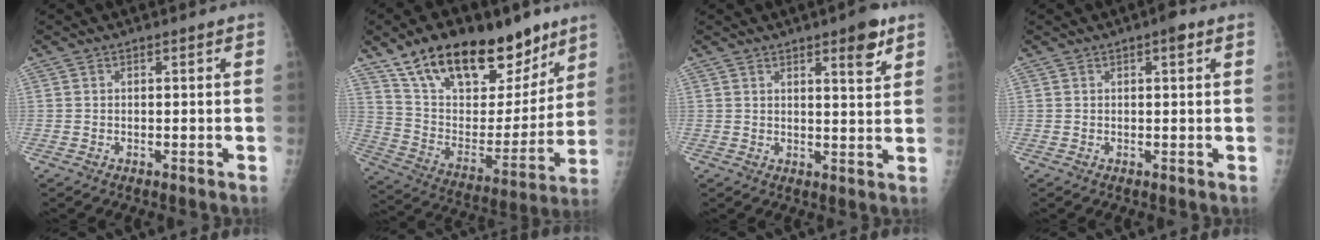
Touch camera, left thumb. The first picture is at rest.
{"total": 27.1, "force": [17.8, 13.0, 15.7], "torque": [-0.208, -0.052, 0.294]}
{"total": 5.9, "force": [3.6, 1.5, 4.5], "torque": [-0.052, -0.021, 0.046]}
{"total": 2.1, "force": [1.0, 0.7, 1.7], "torque": [-0.019, 0.001, 0.011]}